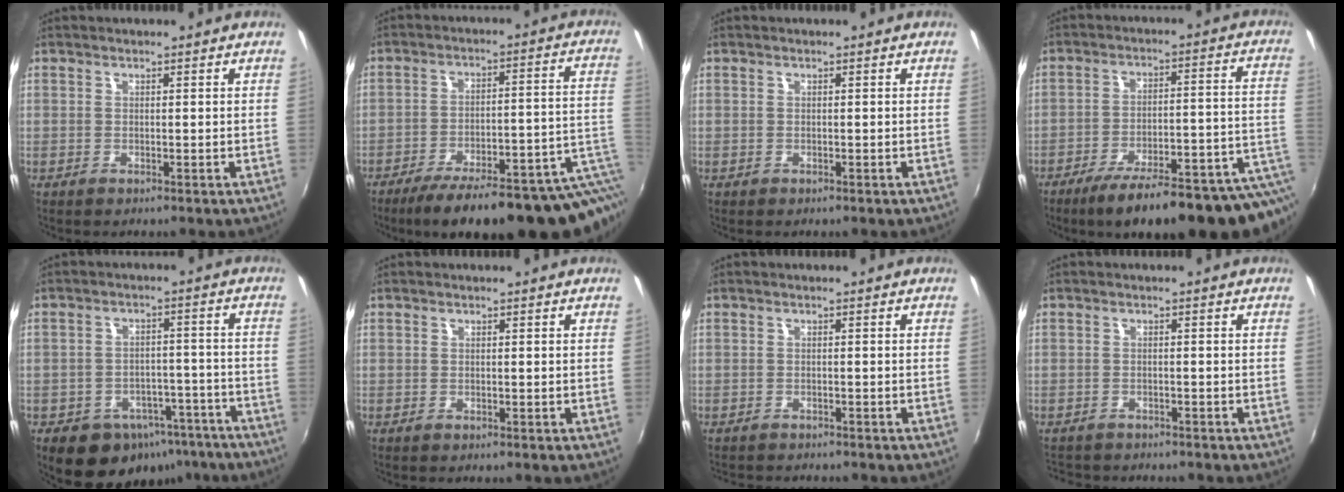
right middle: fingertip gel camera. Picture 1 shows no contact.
{"total": 21.9, "force": [-14.0, 4.1, 16.3], "torque": [-0.210, -0.027, -0.185]}
{"total": 0.0}
{"total": 21.1, "force": [-13.4, 3.3, 16.0], "torque": [-0.208, -0.035, -0.182]}
{"total": 14.7, "force": [-9.7, 9.3, 5.9], "torque": [-0.110, 0.023, -0.103]}
{"total": 0.0}
{"total": 2.8, "force": [-2.7, 0.7, 0.6], "torque": [-0.020, -0.014, -0.043]}
{"total": 5.0, "force": [-4.5, 1.7, 1.1], "torque": [-0.034, -0.013, -0.072]}